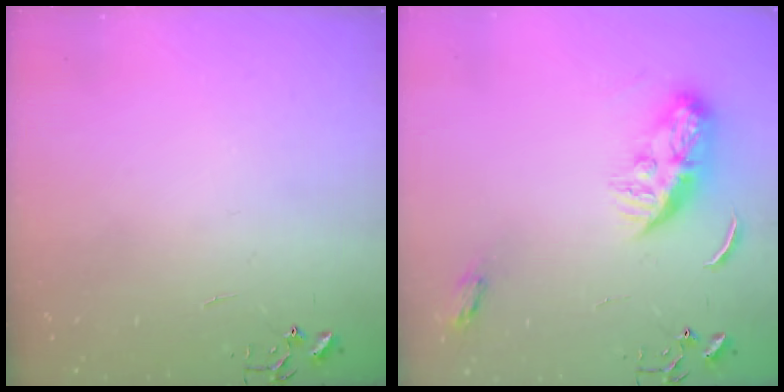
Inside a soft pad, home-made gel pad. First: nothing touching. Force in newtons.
{"total": 11.2, "press": 11.2, "slide": 0.5}